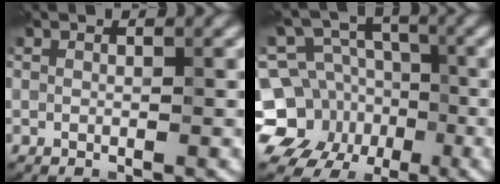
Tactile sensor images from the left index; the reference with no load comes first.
{"total": 12.4, "force": [-4.6, 11.0, 3.4], "torque": [-0.067, -0.015, -0.097]}